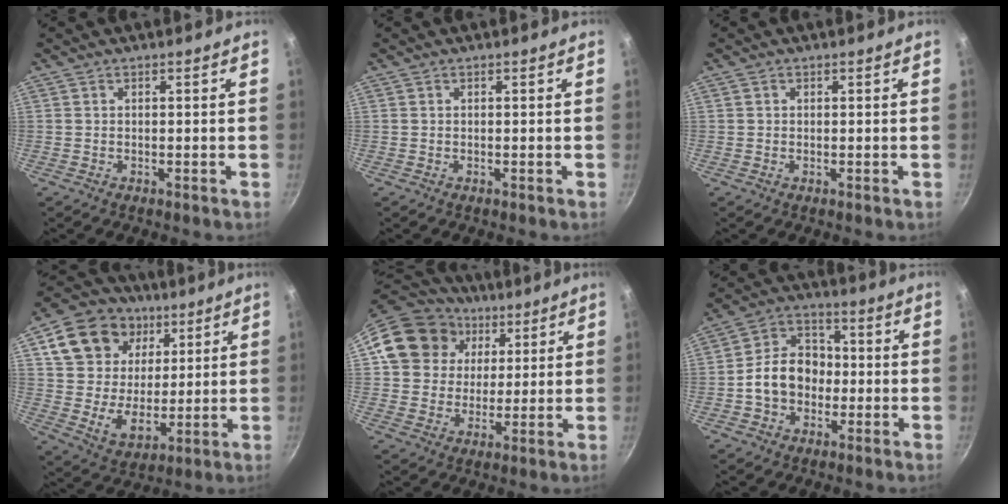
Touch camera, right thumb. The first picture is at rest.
{"total": 0.0}
{"total": 0.5, "force": [0.2, 0.5, 0.1], "torque": [0.000, 0.002, 0.001]}
{"total": 18.7, "force": [6.9, 14.9, 8.9], "torque": [-0.129, -0.009, 0.126]}
{"total": 16.3, "force": [5.5, 14.1, 6.0], "torque": [-0.092, 0.014, 0.092]}
{"total": 11.5, "force": [-1.6, 9.1, 6.9], "torque": [-0.076, 0.035, -0.040]}